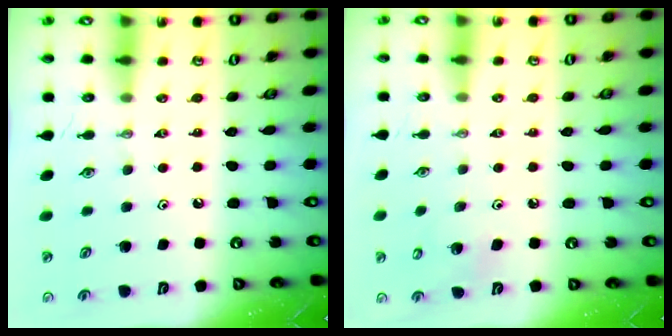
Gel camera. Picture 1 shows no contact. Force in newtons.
{"total": 6.0, "press": 6.0, "slide": 0.8}